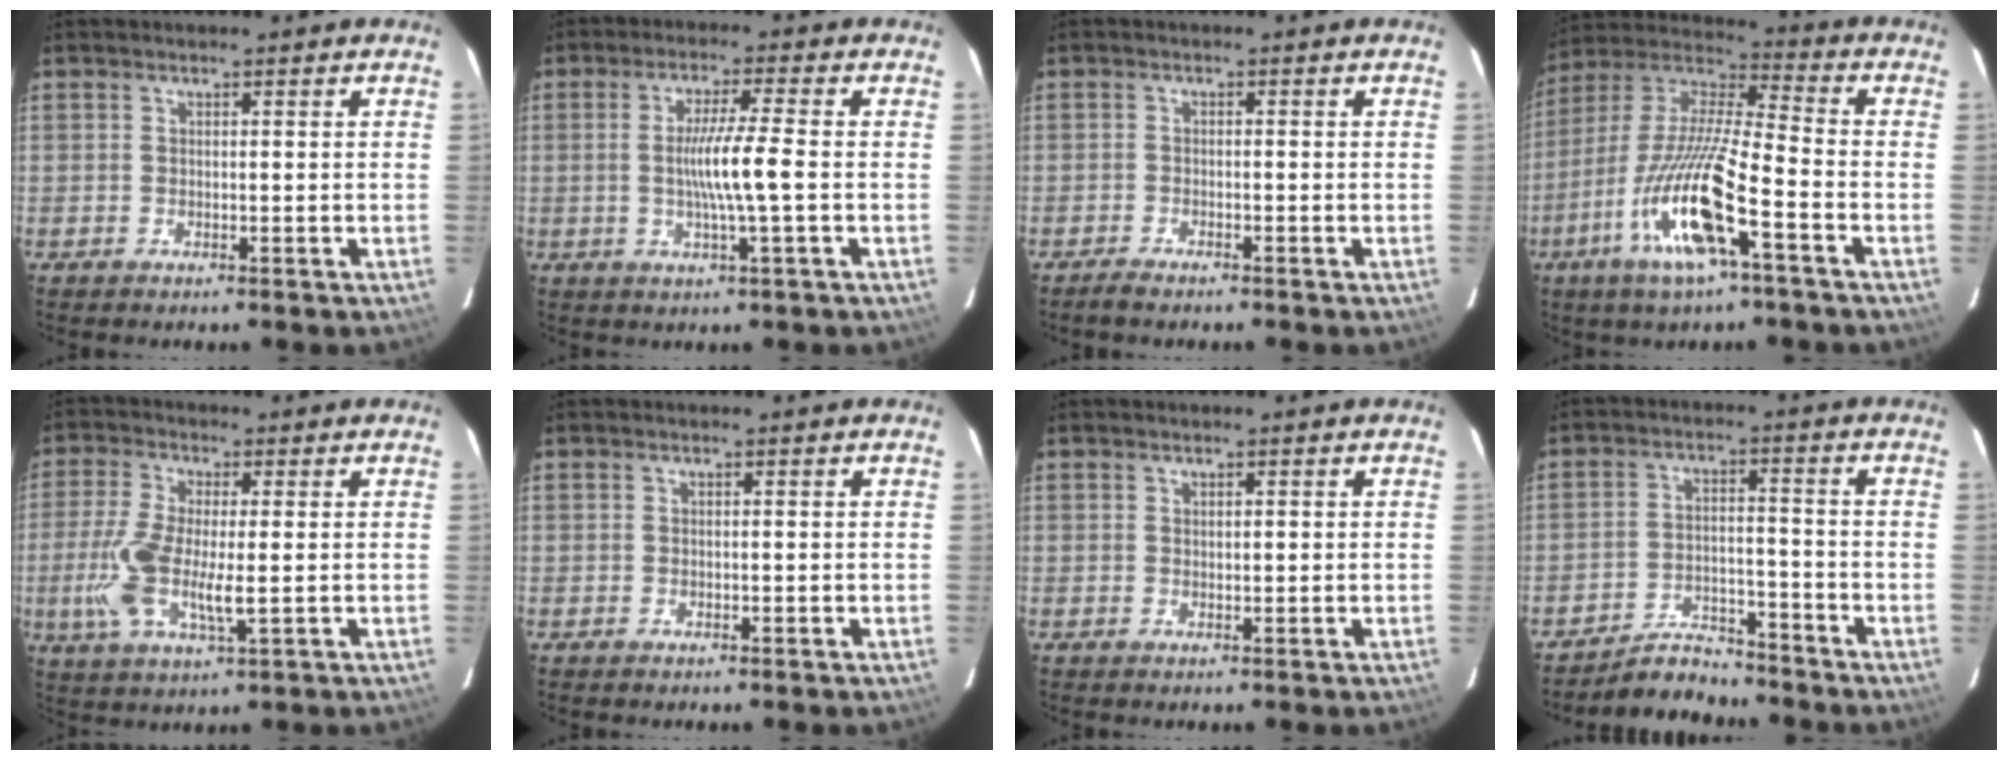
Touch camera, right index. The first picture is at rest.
{"total": 6.7, "force": [-0.6, -0.7, 6.6], "torque": [-0.124, -0.005, -0.011]}
{"total": 2.3, "force": [-2.0, 0.3, 1.1], "torque": [-0.023, -0.006, -0.029]}
{"total": 16.7, "force": [-7.0, 1.8, 15.1], "torque": [-0.313, -0.013, -0.133]}
{"total": 9.9, "force": [-1.3, 2.7, 9.4], "torque": [-0.205, -0.013, -0.022]}
{"total": 0.0}
{"total": 0.7, "force": [0.3, 0.3, 0.6], "torque": [-0.010, 0.000, 0.006]}
{"total": 5.6, "force": [-5.4, 1.3, 0.1], "torque": [-0.005, 0.005, -0.090]}